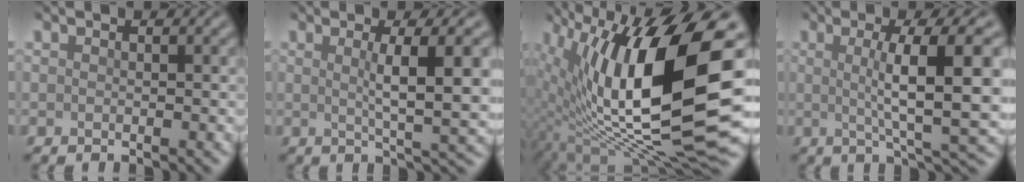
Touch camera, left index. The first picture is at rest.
{"total": 7.3, "force": [1.2, 1.6, 7.1], "torque": [-0.094, 0.004, 0.018]}
{"total": 16.1, "force": [2.5, 5.6, 14.9], "torque": [-0.269, -0.009, 0.054]}
{"total": 9.8, "force": [1.2, 2.1, 9.5], "torque": [-0.119, 0.007, 0.019]}